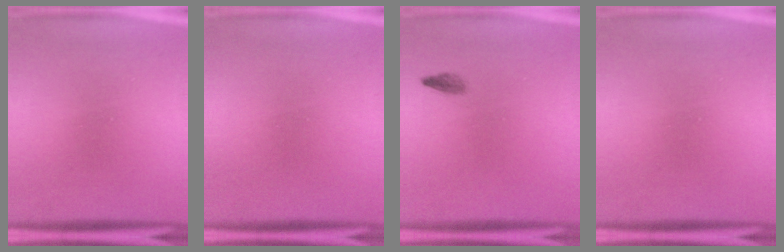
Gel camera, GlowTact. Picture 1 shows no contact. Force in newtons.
{"total": 1.6}
{"total": 0.9}
{"total": 0.0}